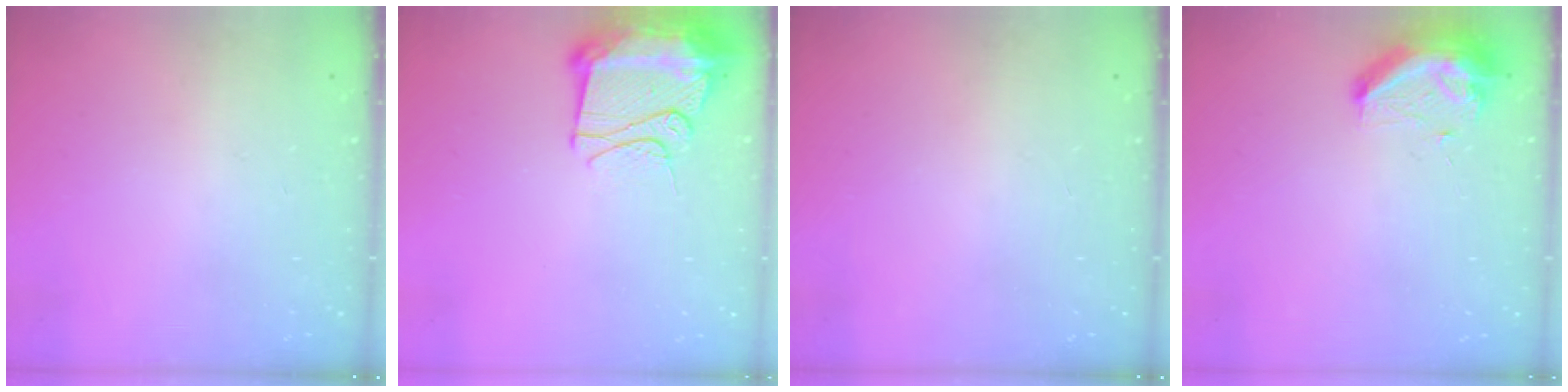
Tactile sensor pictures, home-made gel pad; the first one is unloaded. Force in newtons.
{"total": 13.1, "press": 13.1, "slide": 1.4}
{"total": 0.0}
{"total": 9.2, "press": 9.2, "slide": 0.3}